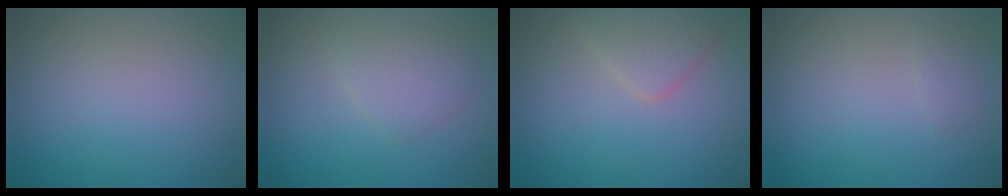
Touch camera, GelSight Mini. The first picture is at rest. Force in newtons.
{"total": 2.2, "press": 2.2, "slide": 0.1}
{"total": 2.1, "press": 2.1, "slide": 0.2}
{"total": 0.7, "press": 0.7, "slide": 0.0}